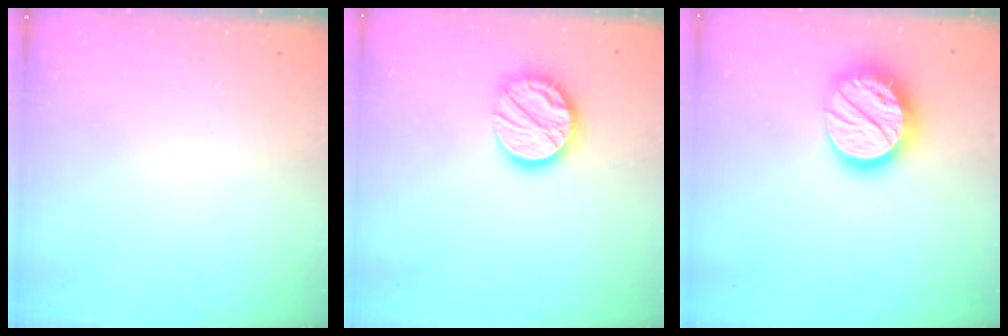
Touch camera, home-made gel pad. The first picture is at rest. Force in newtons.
{"total": 14.4, "press": 14.4, "slide": 1.1}
{"total": 19.1, "press": 19.1, "slide": 1.3}